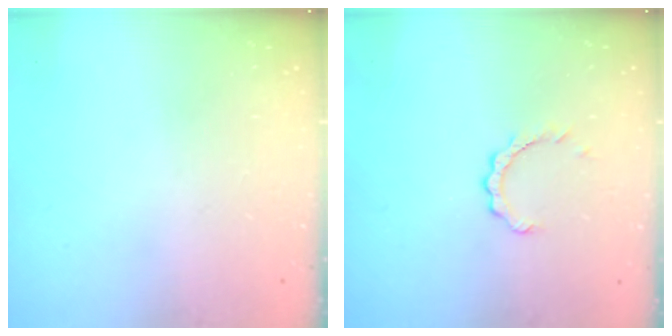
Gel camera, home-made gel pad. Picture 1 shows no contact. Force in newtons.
{"total": 3.8, "press": 3.7, "slide": 0.3}